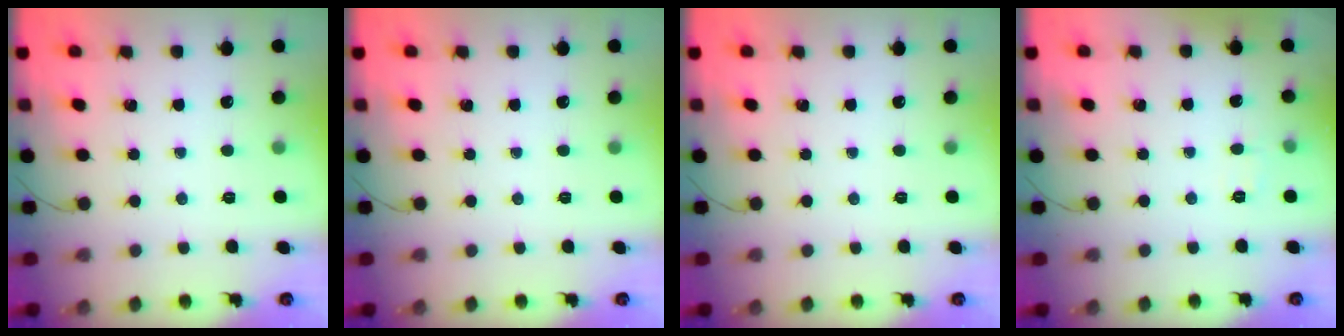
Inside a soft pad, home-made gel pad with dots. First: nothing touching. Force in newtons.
{"total": 0.0}
{"total": 0.0}
{"total": 2.6, "press": 2.3, "slide": 1.2}